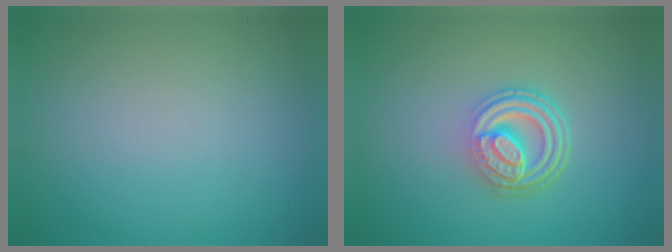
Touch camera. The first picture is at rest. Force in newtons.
{"total": 4.9, "press": 3.4, "slide": 3.5}